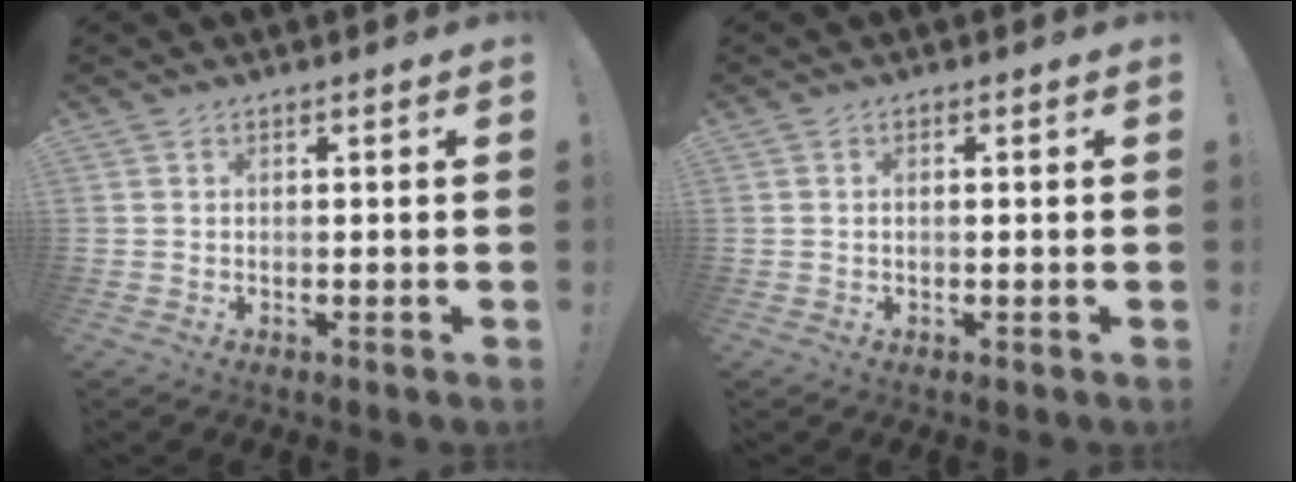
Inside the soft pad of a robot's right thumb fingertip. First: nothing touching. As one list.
[{"total": 0.8, "force": [-0.1, 0.2, 0.8], "torque": [-0.020, 0.004, 0.000]}]